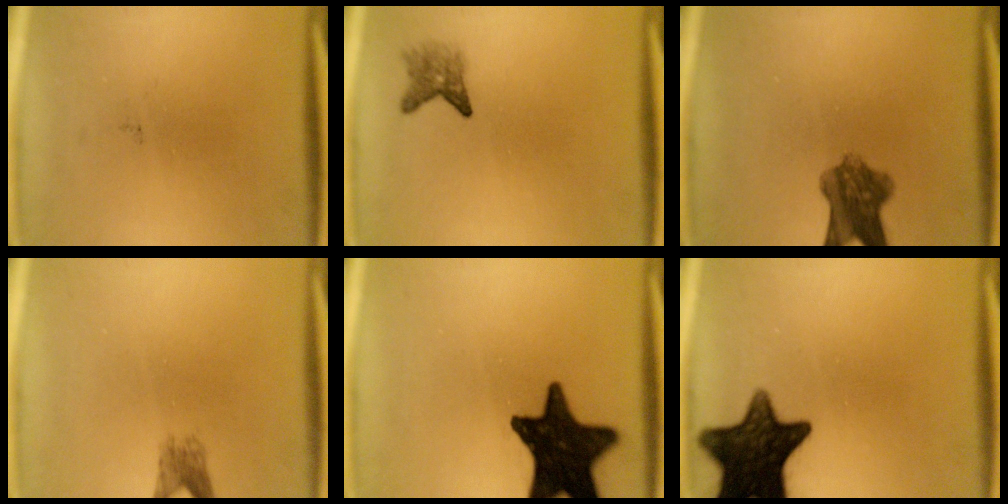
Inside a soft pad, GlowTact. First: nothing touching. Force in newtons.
{"total": 2.4}
{"total": 7.1}
{"total": 2.2}
{"total": 17.3}
{"total": 15.0}